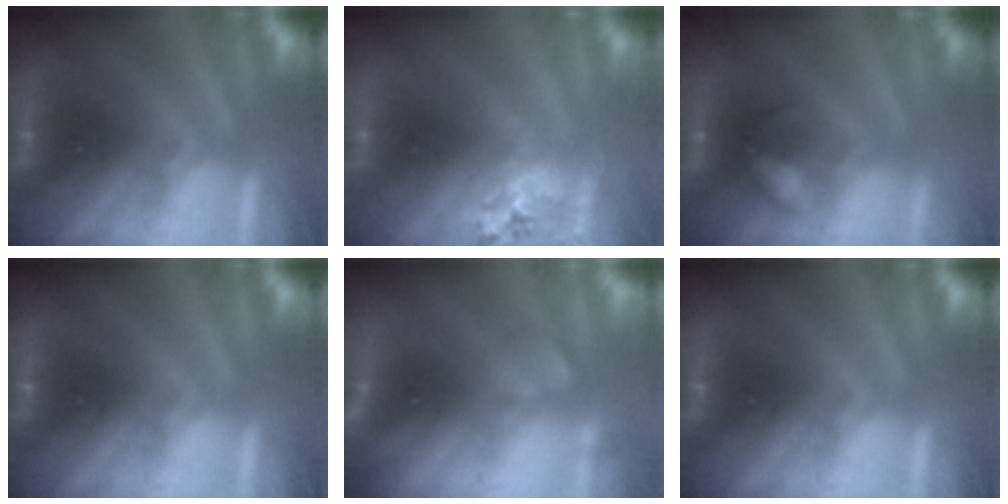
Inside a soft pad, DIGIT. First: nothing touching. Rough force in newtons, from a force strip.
{"total": 2.8}
{"total": 2.2}
{"total": 0.0}
{"total": 2.4}
{"total": 0.0}